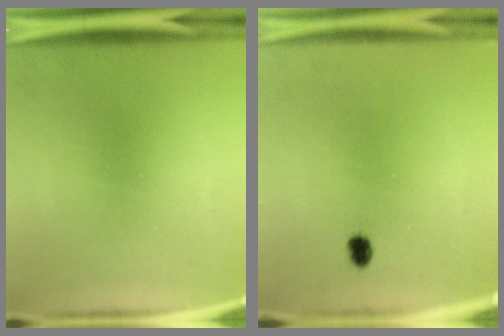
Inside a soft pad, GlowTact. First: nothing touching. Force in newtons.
{"total": 1.9}